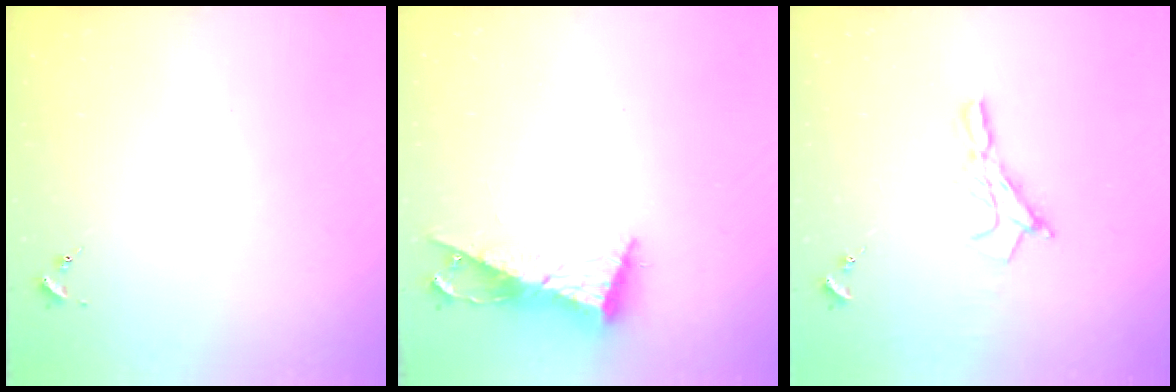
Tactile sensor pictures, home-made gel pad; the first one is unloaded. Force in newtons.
{"total": 9.1, "press": 9.1, "slide": 0.7}
{"total": 9.6, "press": 9.6, "slide": 0.6}